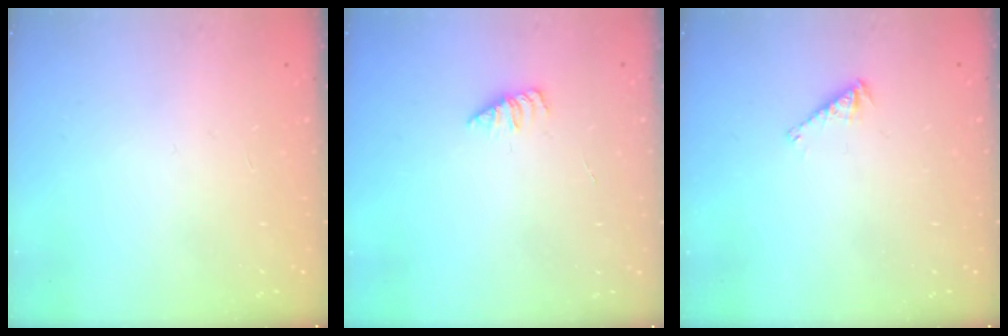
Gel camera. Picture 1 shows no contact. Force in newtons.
{"total": 1.3, "press": 1.3, "slide": 0.2}
{"total": 2.9, "press": 2.8, "slide": 0.5}